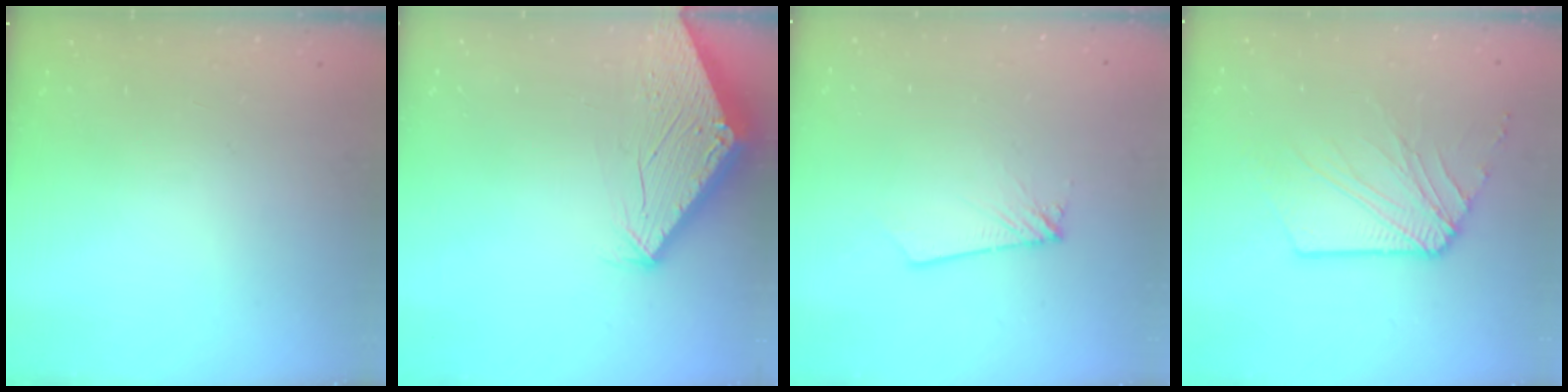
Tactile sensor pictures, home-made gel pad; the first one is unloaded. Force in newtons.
{"total": 2.9, "press": 2.9, "slide": 0.1}
{"total": 1.9, "press": 1.9, "slide": 0.2}
{"total": 9.1, "press": 9.0, "slide": 1.2}